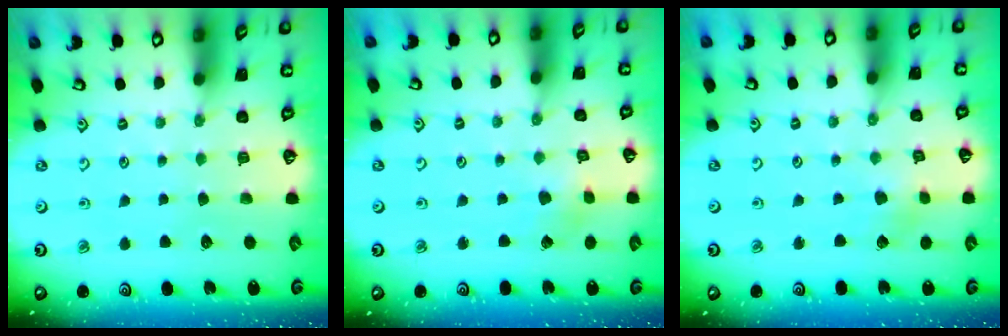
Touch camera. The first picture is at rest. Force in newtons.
{"total": 2.0, "press": 1.9, "slide": 0.3}
{"total": 2.8, "press": 2.8, "slide": 0.5}